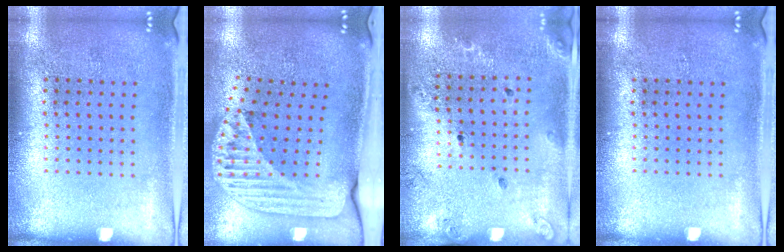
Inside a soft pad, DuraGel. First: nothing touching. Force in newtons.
{"total": 2.5, "press": 1.8, "slide": 1.8}
{"total": 1.3, "press": 1.2, "slide": 0.4}
{"total": 0.0}